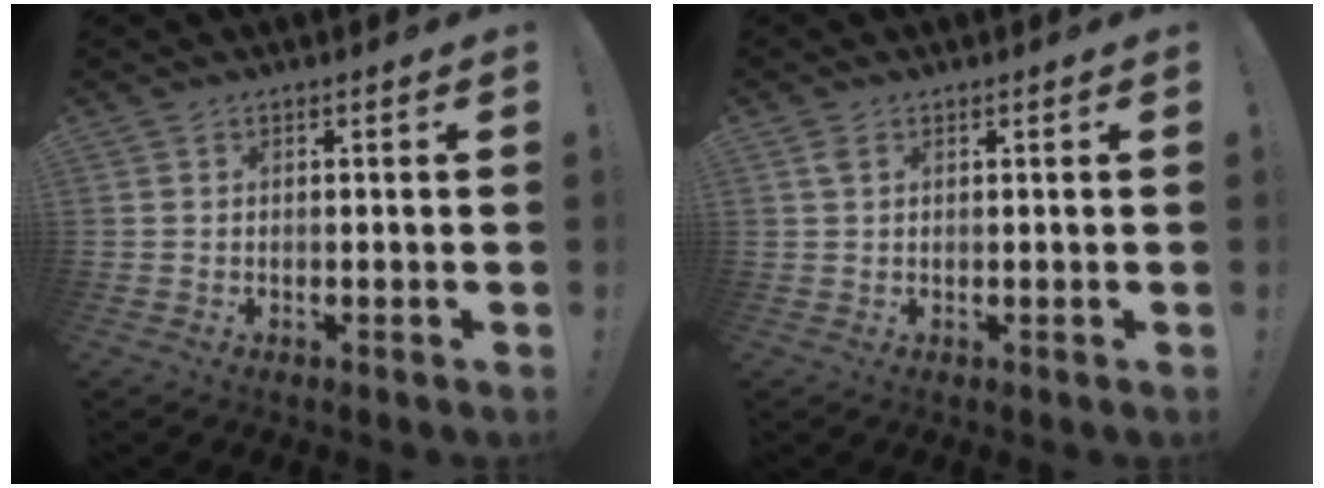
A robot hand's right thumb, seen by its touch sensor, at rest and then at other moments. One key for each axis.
{"total": 1.7, "fx": 0.9, "fy": 0.9, "fz": 1.1, "tx": -0.022, "ty": 0.002, "tz": 0.017}